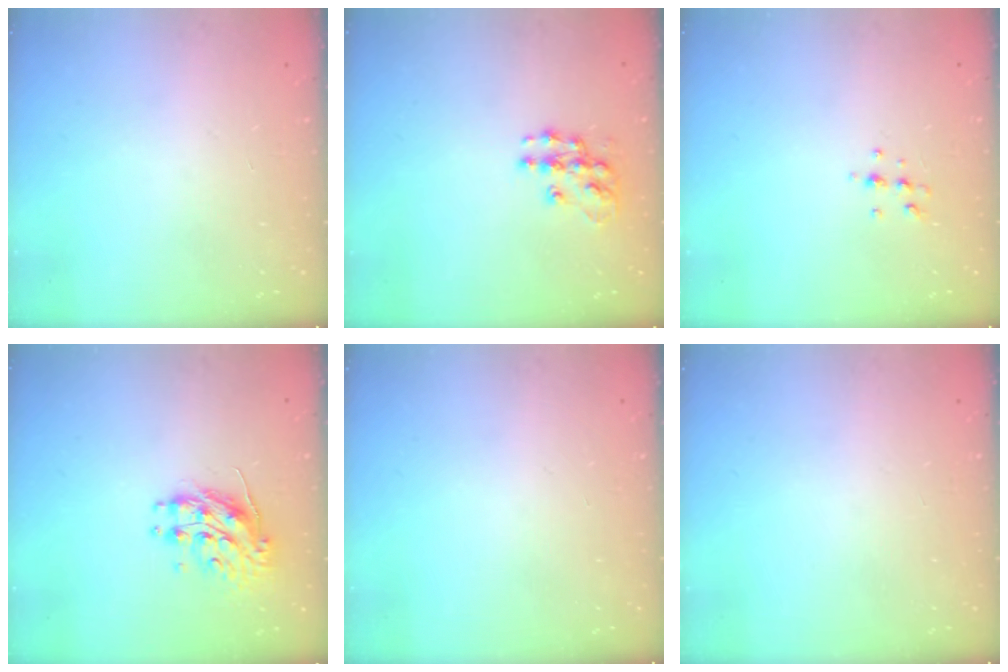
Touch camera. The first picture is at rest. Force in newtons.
{"total": 10.4, "press": 10.4, "slide": 0.5}
{"total": 5.4, "press": 5.3, "slide": 1.1}
{"total": 10.2, "press": 10.2, "slide": 0.8}
{"total": 0.0}
{"total": 0.0}